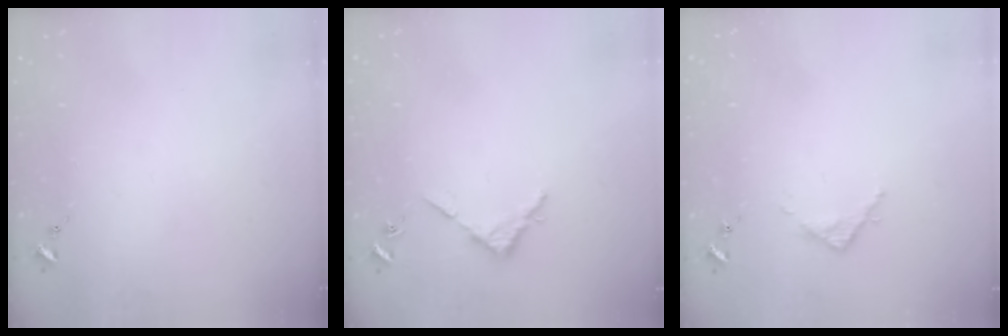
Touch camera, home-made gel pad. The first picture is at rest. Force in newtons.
{"total": 3.1, "press": 3.1, "slide": 0.3}
{"total": 2.8, "press": 2.8, "slide": 0.4}